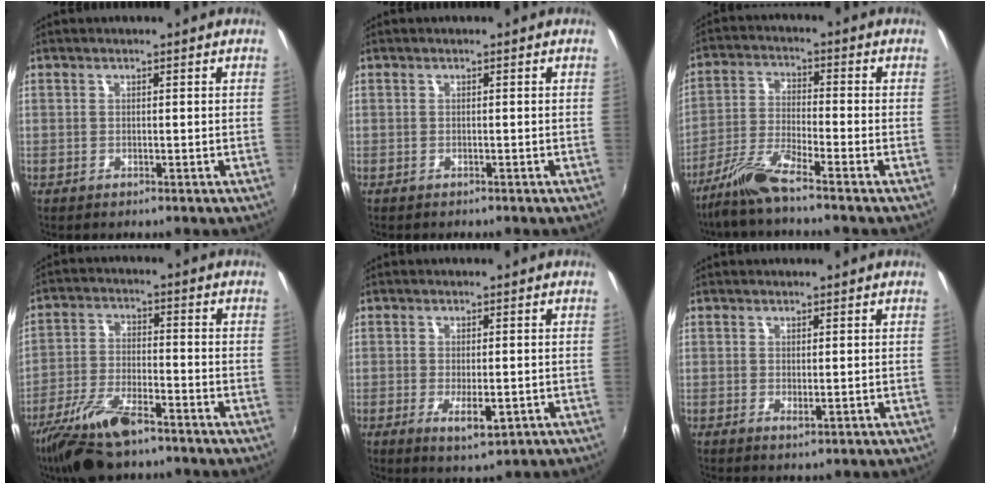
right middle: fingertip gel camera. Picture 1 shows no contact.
{"total": 0.0}
{"total": 7.6, "force": [-6.2, -0.3, 4.5], "torque": [-0.096, -0.009, -0.120]}
{"total": 12.5, "force": [-9.1, 4.0, 7.5], "torque": [-0.167, -0.023, -0.176]}
{"total": 5.0, "force": [-1.8, 1.9, 4.2], "torque": [-0.079, -0.016, -0.024]}
{"total": 0.9, "force": [0.0, 0.5, 0.7], "torque": [-0.013, -0.003, 0.000]}